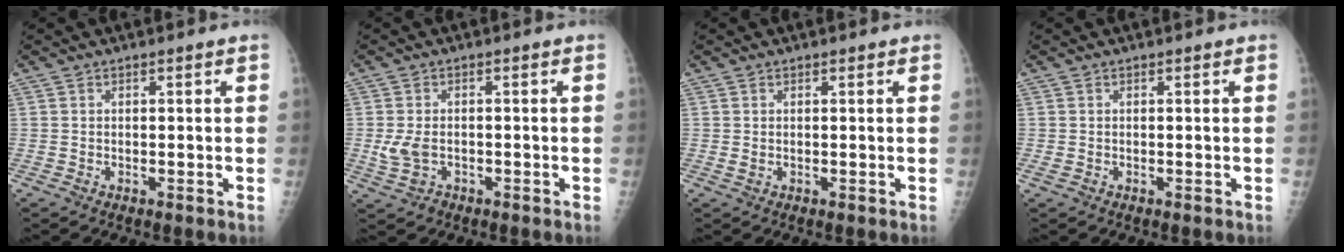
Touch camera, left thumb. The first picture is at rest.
{"total": 4.0, "force": [-0.9, 2.7, 2.8], "torque": [-0.063, 0.005, -0.013]}
{"total": 0.9, "force": [0.3, 0.7, 0.5], "torque": [-0.008, -0.001, 0.005]}
{"total": 0.8, "force": [-0.2, 0.6, 0.5], "torque": [-0.010, -0.001, -0.001]}